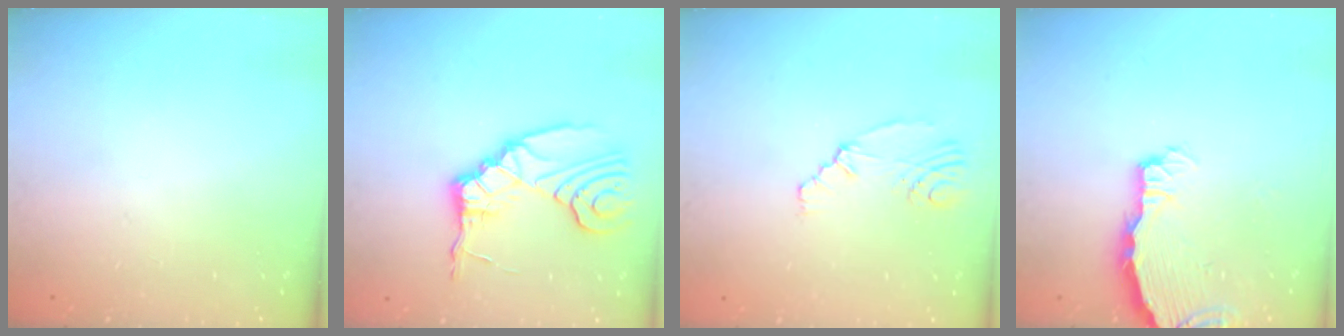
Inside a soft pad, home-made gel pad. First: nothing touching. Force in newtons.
{"total": 9.3, "press": 9.3, "slide": 0.4}
{"total": 4.4, "press": 2.2, "slide": 3.8}
{"total": 3.6, "press": 3.6, "slide": 0.3}